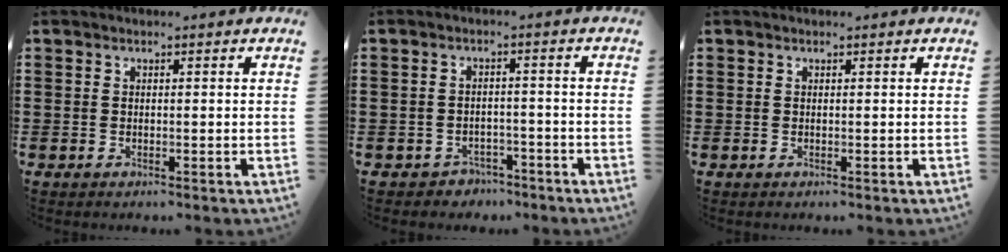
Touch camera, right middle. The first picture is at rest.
{"total": 2.3, "force": [-2.2, 0.7, -0.2], "torque": [-0.008, 0.000, -0.048]}
{"total": 0.0}